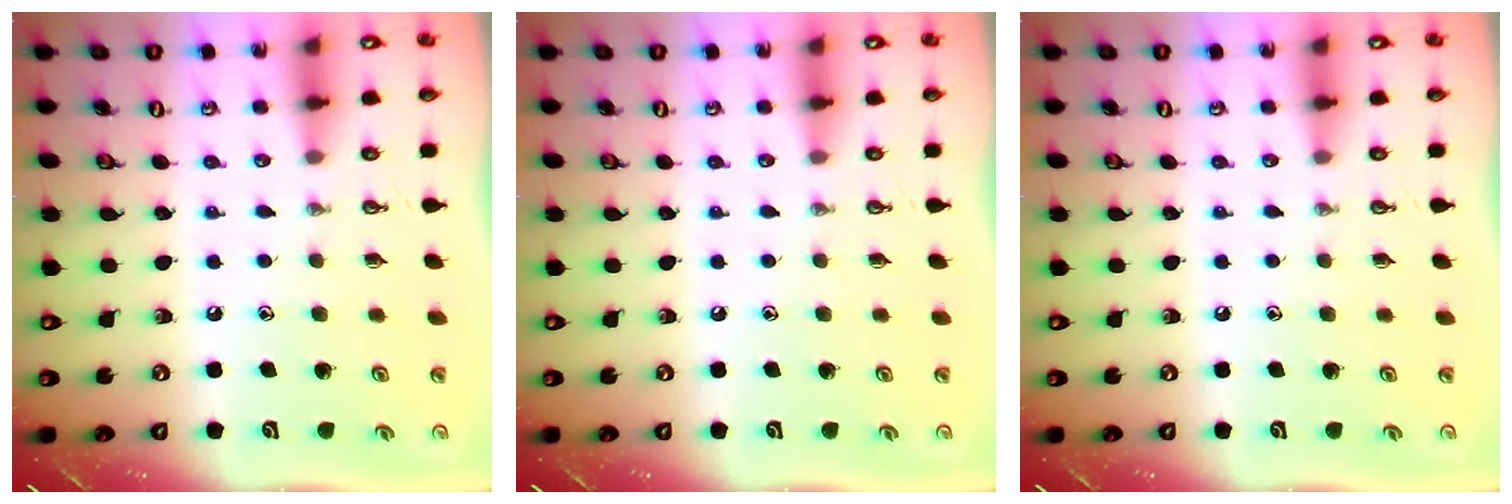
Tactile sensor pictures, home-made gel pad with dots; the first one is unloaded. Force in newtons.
{"total": 0.0}
{"total": 0.0}